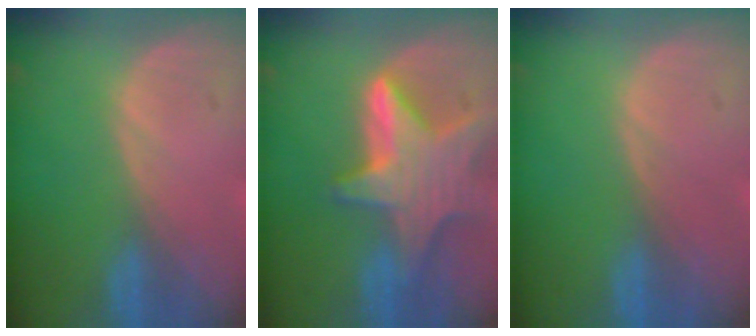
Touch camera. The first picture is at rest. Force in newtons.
{"total": 9.5, "press": 9.5, "slide": 0.6}
{"total": 0.0}